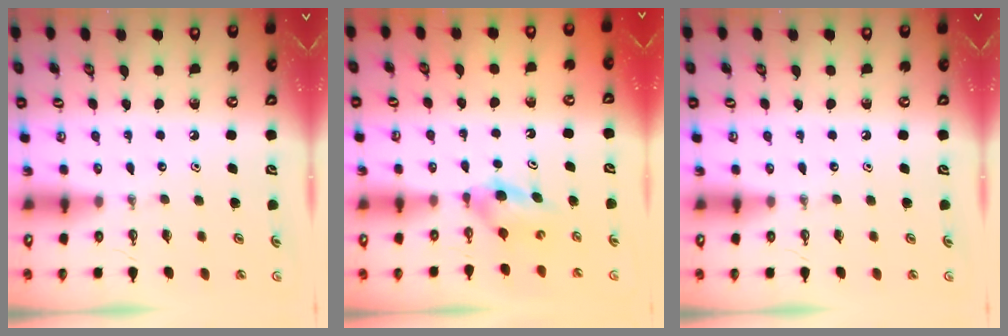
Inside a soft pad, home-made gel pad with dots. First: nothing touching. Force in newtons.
{"total": 4.5, "press": 4.4, "slide": 1.1}
{"total": 0.0}